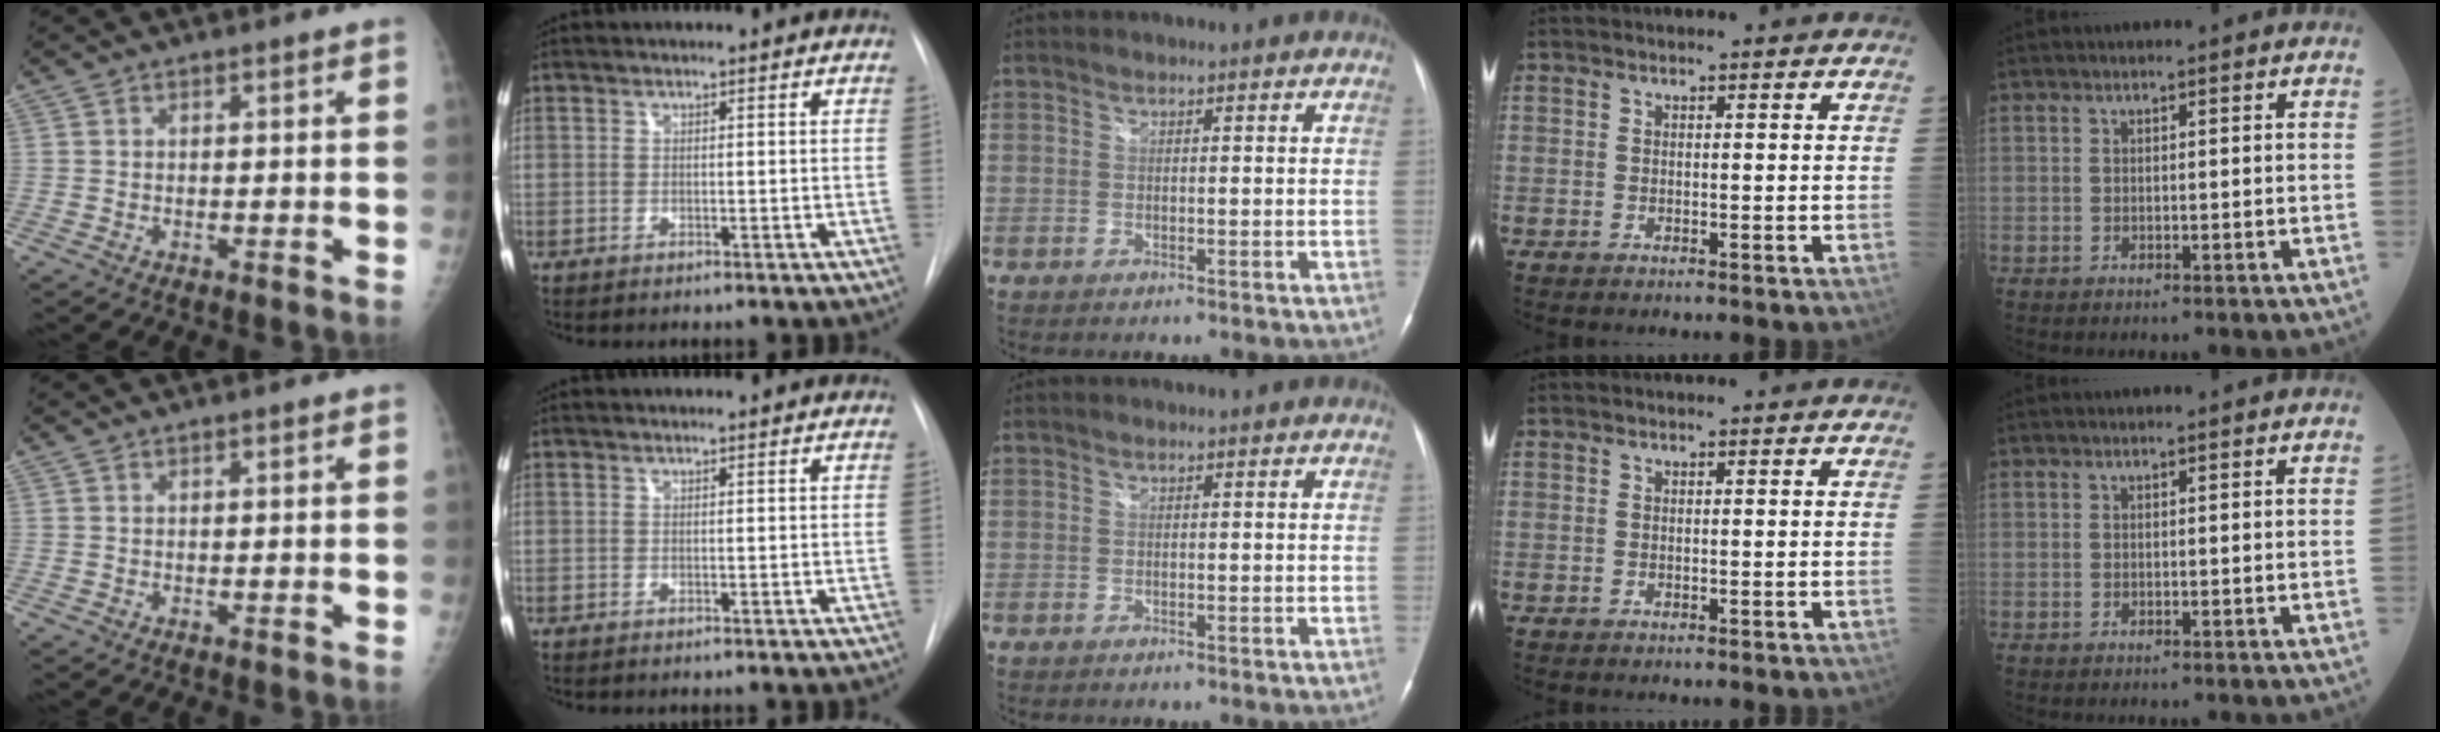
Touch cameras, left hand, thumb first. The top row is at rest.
{"index": {"total": 0.5, "force": [0.5, 0.0, 0.2], "torque": [-0.005, 0.004, 0.007]}}